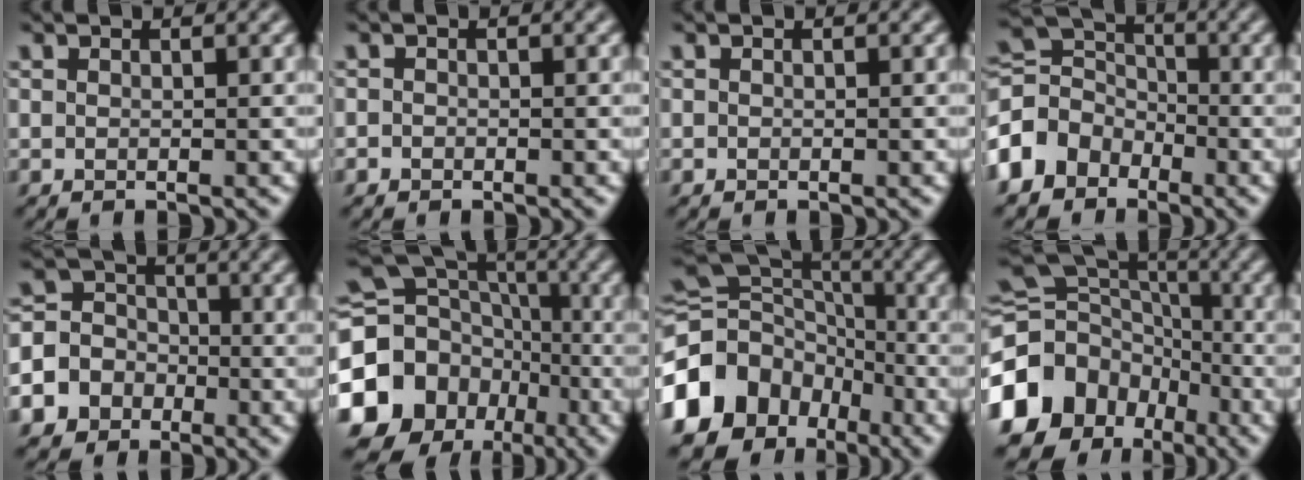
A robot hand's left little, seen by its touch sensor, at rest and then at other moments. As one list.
[{"total": 0.8, "force": [-0.2, 0.8, 0.1], "torque": [0.015, 0.005, -0.013]}, {"total": 0.0}, {"total": 6.5, "force": [-3.4, 4.8, 2.7], "torque": [-0.063, 0.009, -0.088]}, {"total": 8.8, "force": [-4.0, 7.6, 1.8], "torque": [-0.056, -0.009, -0.089]}, {"total": 20.3, "force": [-6.5, 17.6, 7.7], "torque": [-0.189, -0.012, -0.141]}, {"total": 14.4, "force": [-7.2, 11.0, 5.7], "torque": [-0.140, 0.003, -0.133]}, {"total": 16.3, "force": [-8.0, 12.9, 5.9], "torque": [-0.151, -0.013, -0.143]}]